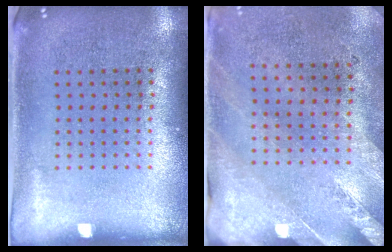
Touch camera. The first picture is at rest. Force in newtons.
{"total": 2.4, "press": 2.1, "slide": 1.3}